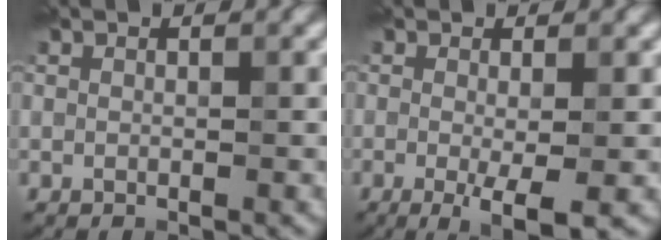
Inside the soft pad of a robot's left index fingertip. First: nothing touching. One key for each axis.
{"total": 3.7, "fx": -1.0, "fy": 0.6, "fz": 3.5, "tx": -0.061, "ty": -0.015, "tz": -0.015}